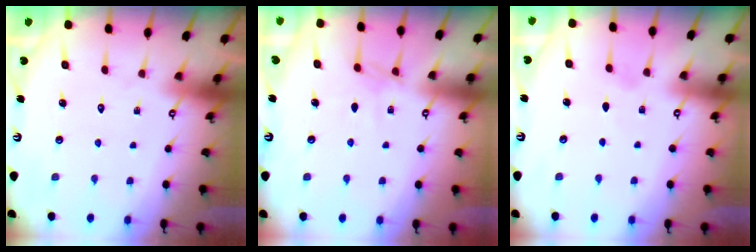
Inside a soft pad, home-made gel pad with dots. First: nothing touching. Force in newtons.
{"total": 5.7, "press": 5.7, "slide": 0.6}
{"total": 4.6, "press": 4.0, "slide": 2.3}